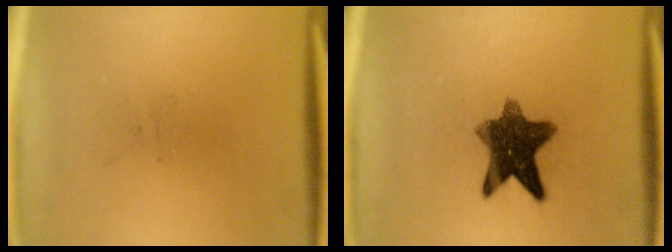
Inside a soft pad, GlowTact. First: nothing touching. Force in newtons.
{"total": 9.9}